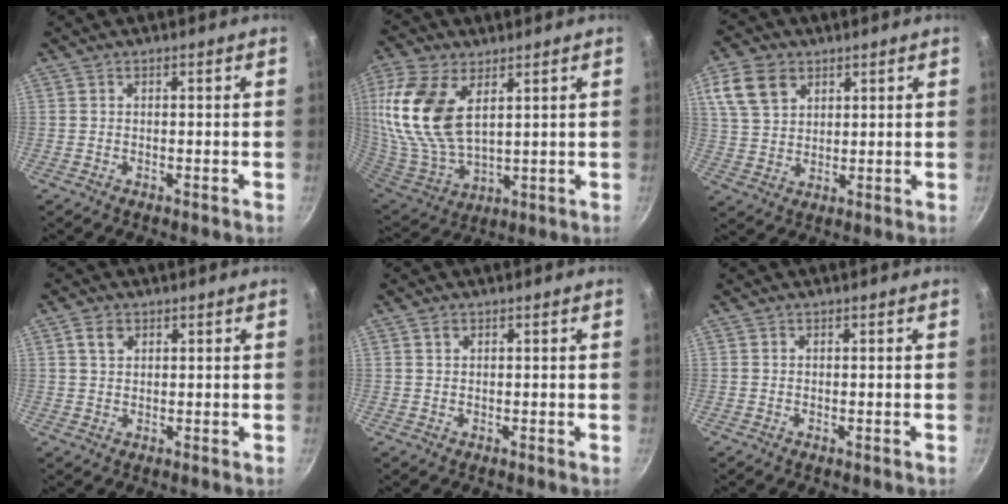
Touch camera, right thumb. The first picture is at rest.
{"total": 18.1, "force": [6.1, 10.0, 13.8], "torque": [-0.284, -0.025, 0.127]}
{"total": 9.6, "force": [4.5, 6.8, 5.2], "torque": [-0.084, -0.001, 0.089]}
{"total": 2.9, "force": [1.4, 2.0, 1.6], "torque": [-0.021, -0.001, 0.025]}
{"total": 1.1, "force": [0.7, 0.7, 0.6], "torque": [-0.009, 0.000, 0.010]}
{"total": 0.0}